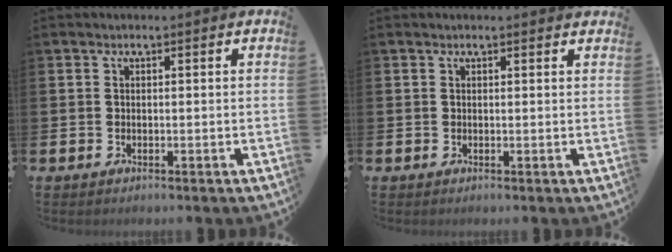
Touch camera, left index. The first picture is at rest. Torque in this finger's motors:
{"motor_torque": [1.03, -1.11, 0.01, 0.01]}